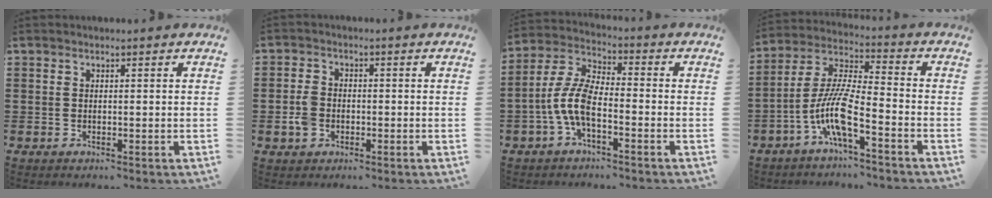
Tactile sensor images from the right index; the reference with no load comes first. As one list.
[{"total": 3.4, "force": [-1.0, 2.5, 2.1], "torque": [-0.054, -0.001, -0.021]}, {"total": 7.5, "force": [-2.9, 2.7, 6.4], "torque": [-0.160, -0.010, -0.060]}, {"total": 9.5, "force": [-5.2, 1.3, 7.9], "torque": [-0.183, -0.015, -0.103]}]